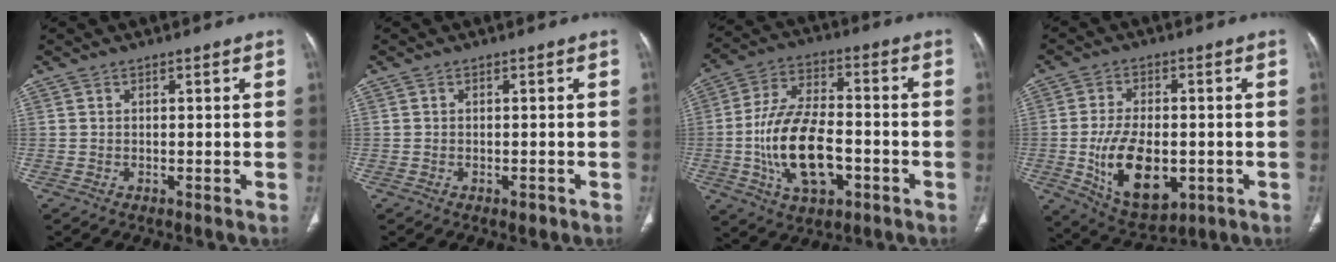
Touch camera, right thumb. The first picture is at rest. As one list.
[{"total": 1.1, "force": [-0.6, 0.7, 0.6], "torque": [-0.006, 0.000, -0.007]}, {"total": 16.7, "force": [-4.1, 9.0, 13.4], "torque": [-0.242, 0.022, -0.067]}, {"total": 14.8, "force": [-3.0, 8.4, 11.8], "torque": [-0.188, -0.004, -0.031]}]